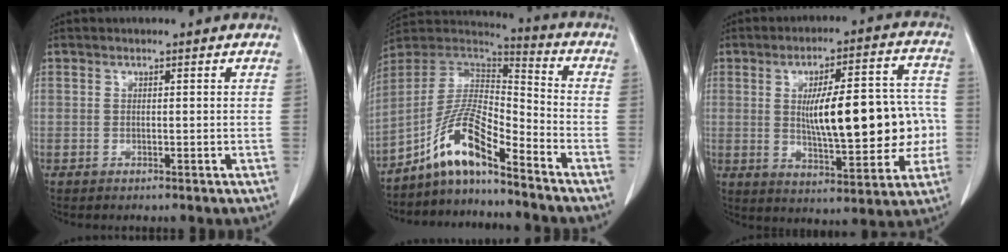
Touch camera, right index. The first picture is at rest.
{"total": 11.0, "force": [-7.9, 1.5, 7.5], "torque": [-0.154, 0.019, -0.148]}
{"total": 17.2, "force": [-0.2, 5.0, 16.5], "torque": [-0.234, 0.029, 0.009]}